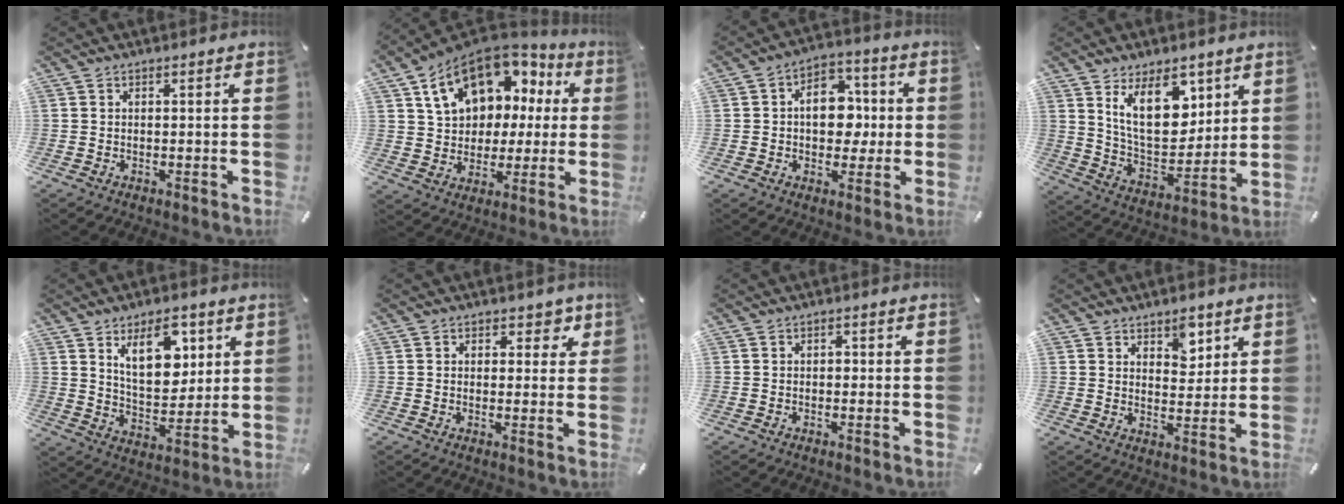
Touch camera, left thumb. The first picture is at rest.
{"total": 16.5, "force": [7.5, 11.9, 8.5], "torque": [-0.152, -0.030, 0.142]}
{"total": 11.4, "force": [0.0, 8.4, 7.8], "torque": [-0.105, 0.010, -0.002]}
{"total": 15.6, "force": [8.0, 8.9, 9.9], "torque": [-0.162, -0.032, 0.145]}
{"total": 12.7, "force": [6.5, 7.3, 8.1], "torque": [-0.115, -0.020, 0.113]}
{"total": 3.9, "force": [1.8, 2.7, 2.1], "torque": [0.003, -0.009, 0.021]}
{"total": 0.8, "force": [-0.2, 0.6, 0.4], "torque": [-0.008, 0.003, -0.005]}
{"total": 5.4, "force": [3.8, 3.3, 1.9], "torque": [-0.001, -0.024, 0.061]}